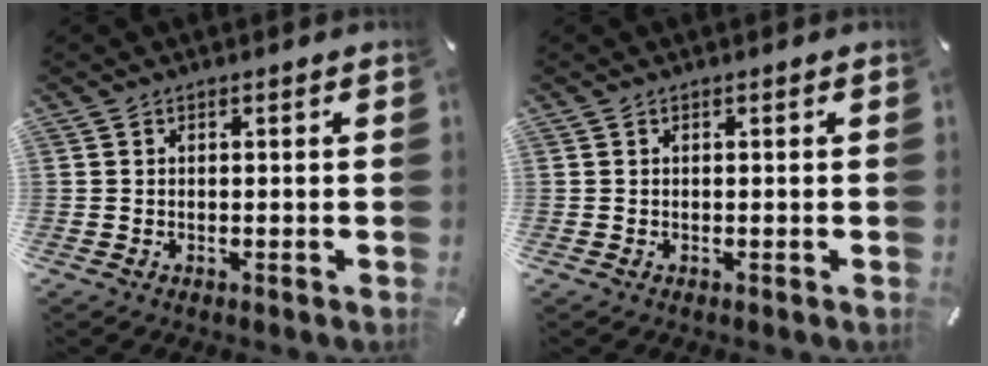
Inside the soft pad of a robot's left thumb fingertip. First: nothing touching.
{"total": 0.0}